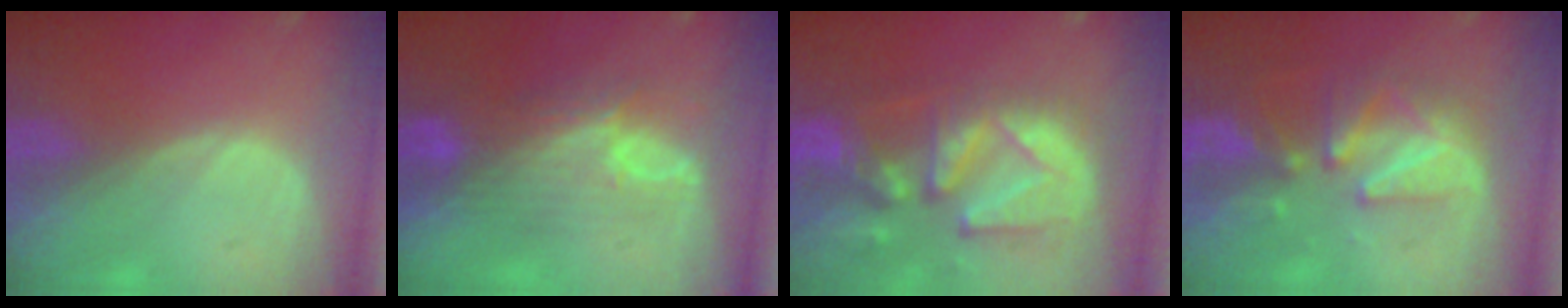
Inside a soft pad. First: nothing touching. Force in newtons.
{"total": 7.7, "press": 7.5, "slide": 1.7}
{"total": 13.3, "press": 11.4, "slide": 6.8}
{"total": 8.6, "press": 8.1, "slide": 2.7}